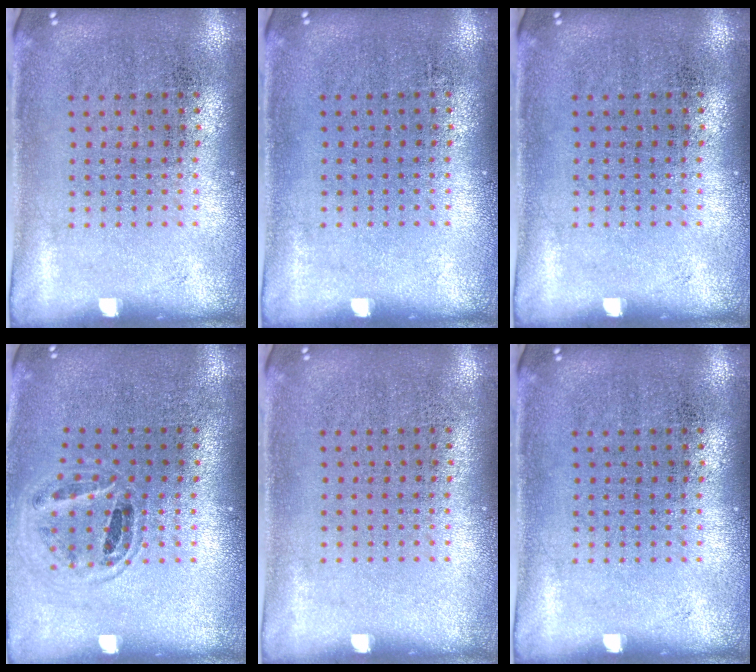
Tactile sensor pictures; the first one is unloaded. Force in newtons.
{"total": 0.0}
{"total": 0.0}
{"total": 0.9, "press": 0.9, "slide": 0.2}
{"total": 0.0}
{"total": 0.0}